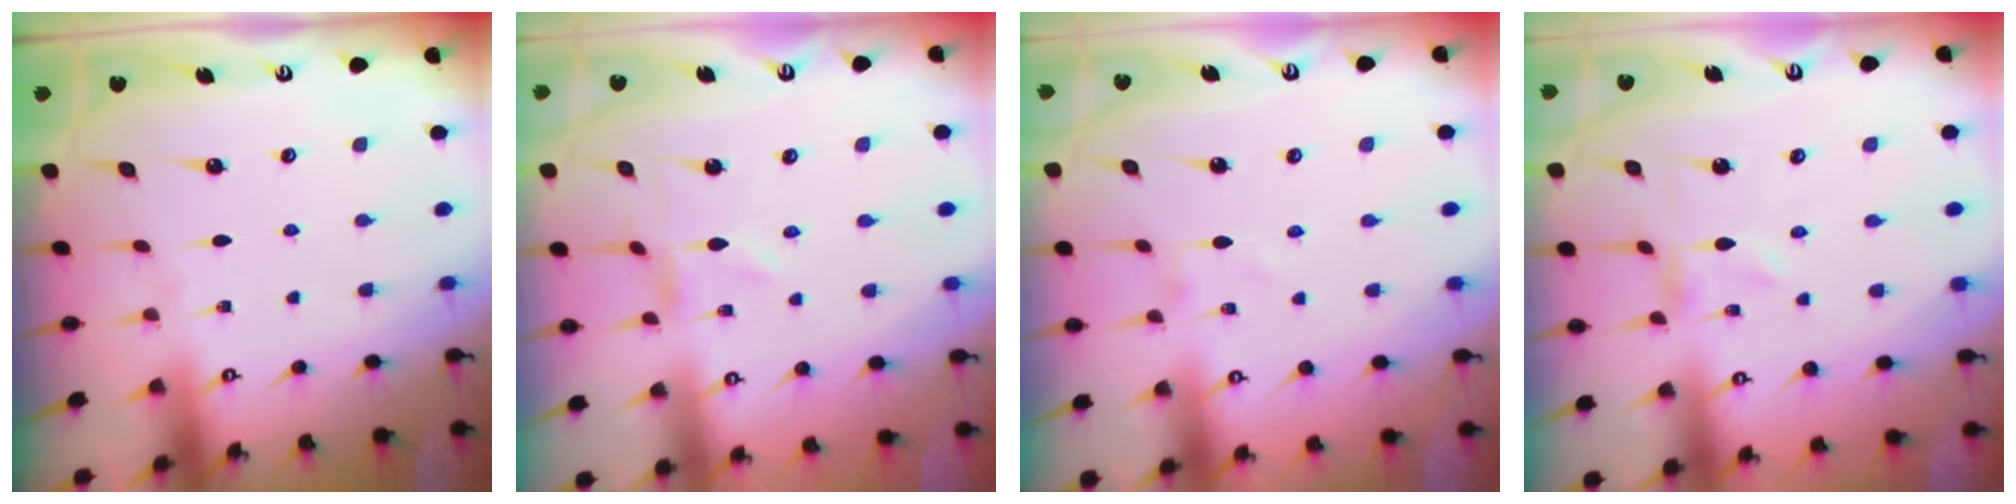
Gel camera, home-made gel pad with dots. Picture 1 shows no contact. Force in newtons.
{"total": 0.8, "press": 0.8, "slide": 0.2}
{"total": 1.0, "press": 1.0, "slide": 0.1}
{"total": 0.0}